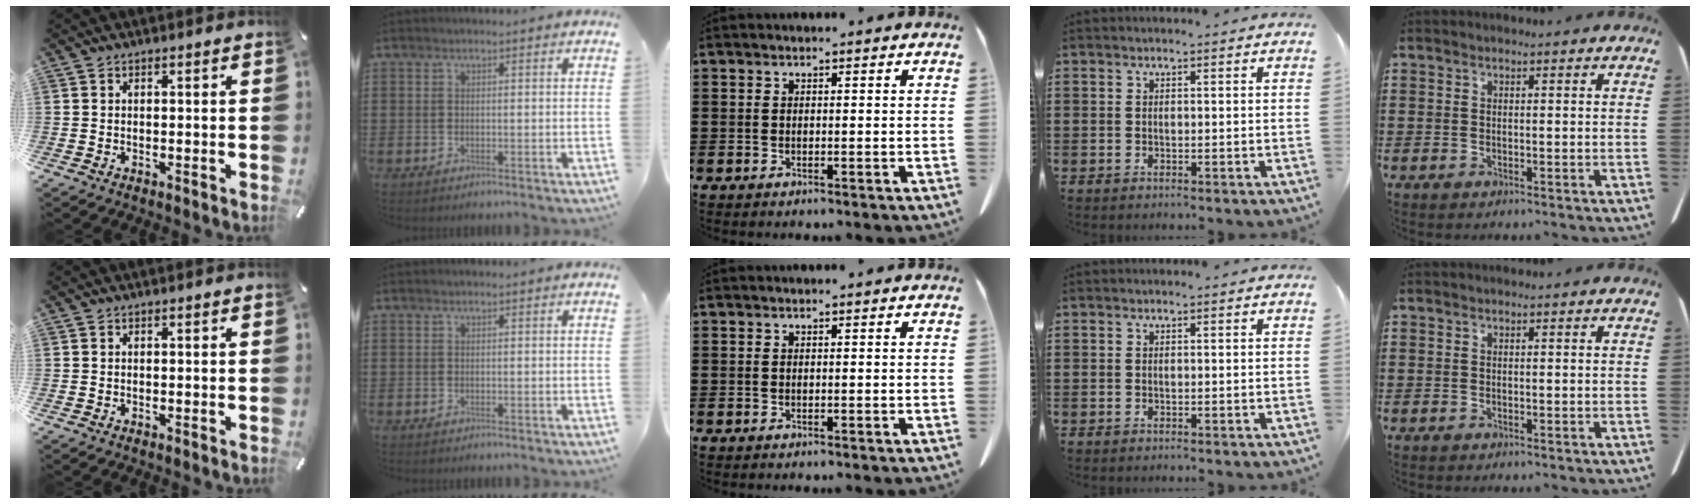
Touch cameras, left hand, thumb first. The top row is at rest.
{}